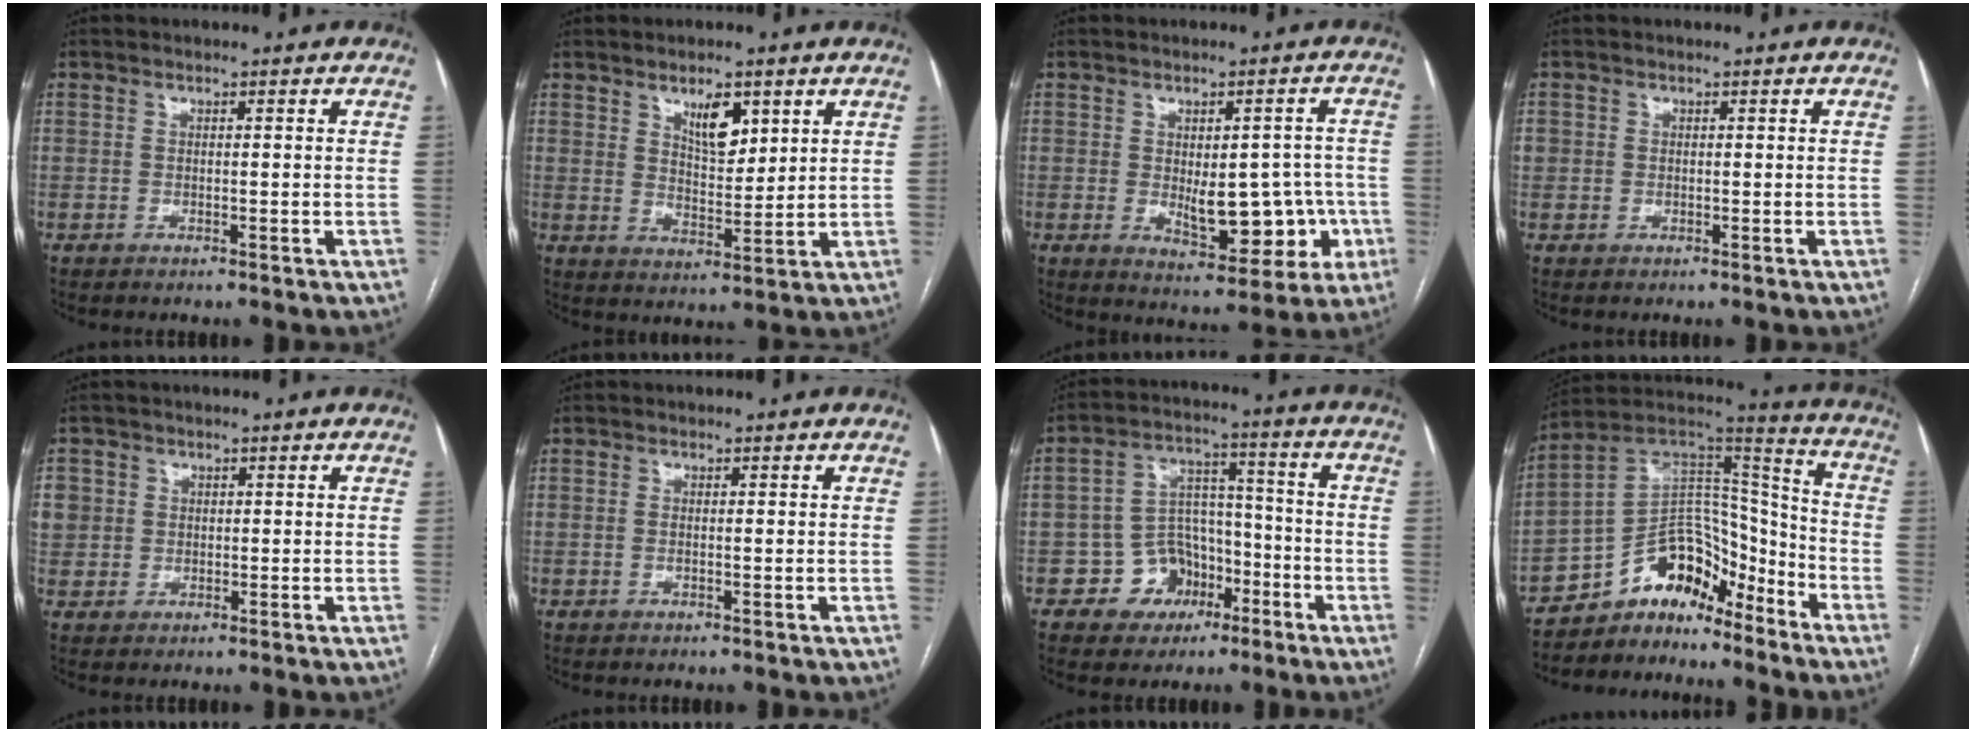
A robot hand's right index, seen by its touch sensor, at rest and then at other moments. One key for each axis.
{"total": 6.0, "fx": 3.4, "fy": 2.5, "fz": 4.3, "tx": -0.074, "ty": -0.005, "tz": 0.061}
{"total": 9.9, "fx": -1.7, "fy": 5.1, "fz": 8.3, "tx": -0.093, "ty": 0.013, "tz": -0.005}
{"total": 1.9, "fx": 0.1, "fy": 1.8, "fz": 0.7, "tx": -0.018, "ty": 0.013, "tz": 0.005}
{"total": 7.3, "fx": 1.2, "fy": 6.9, "fz": 2.0, "tx": -0.075, "ty": 0.023, "tz": 0.035}
{"total": 0.5, "fx": 0.0, "fy": 0.1, "fz": 0.5, "tx": -0.014, "ty": -0.001, "tz": 0.000}
{"total": 8.9, "fx": -4.4, "fy": 7.2, "fz": 2.7, "tx": -0.038, "ty": 0.027, "tz": -0.064}
{"total": 13.0, "fx": -10.3, "fy": 5.5, "fz": 5.8, "tx": -0.089, "ty": 0.058, "tz": -0.180}